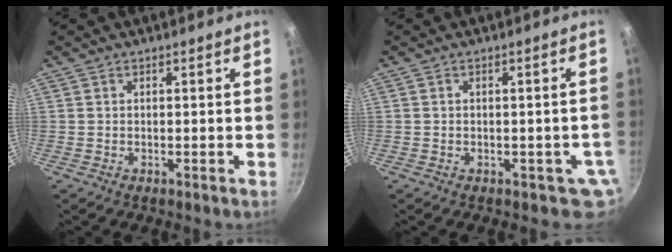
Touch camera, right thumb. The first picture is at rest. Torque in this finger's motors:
{"motor_torque": [1.00, 1.21, -0.13, -0.02, 0.10]}